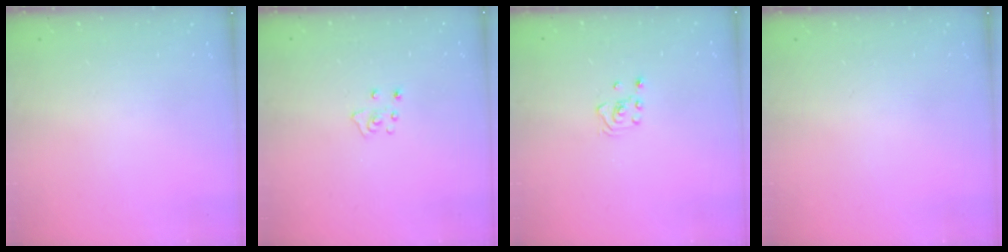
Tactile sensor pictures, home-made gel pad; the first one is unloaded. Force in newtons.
{"total": 5.0, "press": 5.0, "slide": 0.3}
{"total": 2.8, "press": 2.6, "slide": 1.0}
{"total": 0.0}